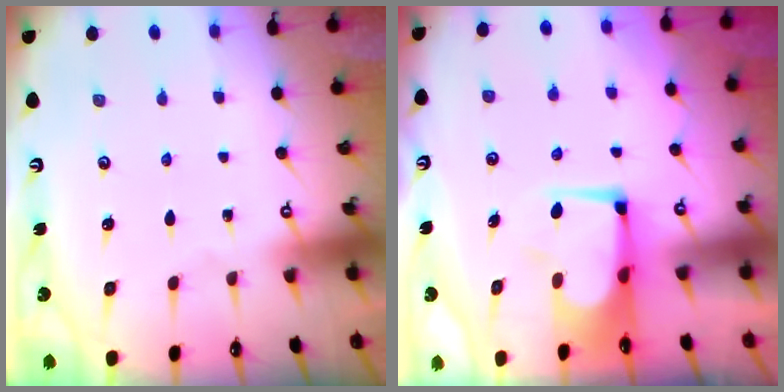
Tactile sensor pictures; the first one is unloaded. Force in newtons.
{"total": 2.6, "press": 2.5, "slide": 0.6}